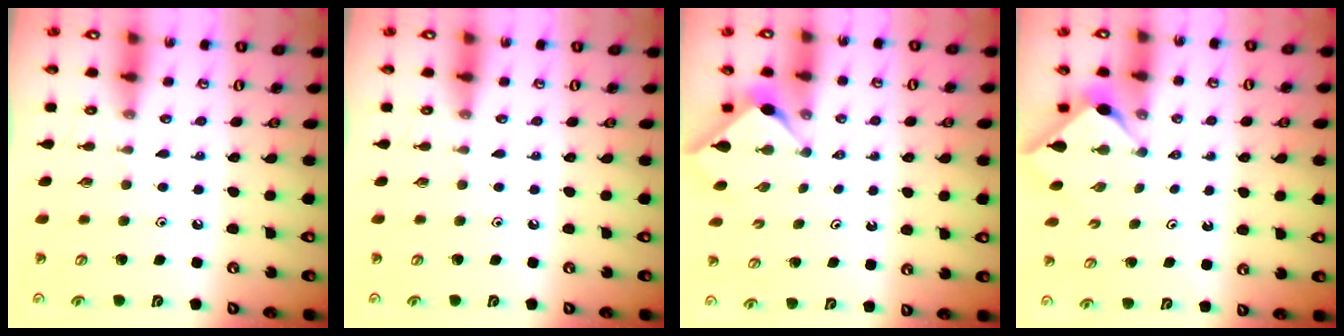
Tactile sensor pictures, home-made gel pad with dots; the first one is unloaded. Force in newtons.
{"total": 0.0}
{"total": 2.8, "press": 2.8, "slide": 0.4}
{"total": 2.9, "press": 2.9, "slide": 0.4}